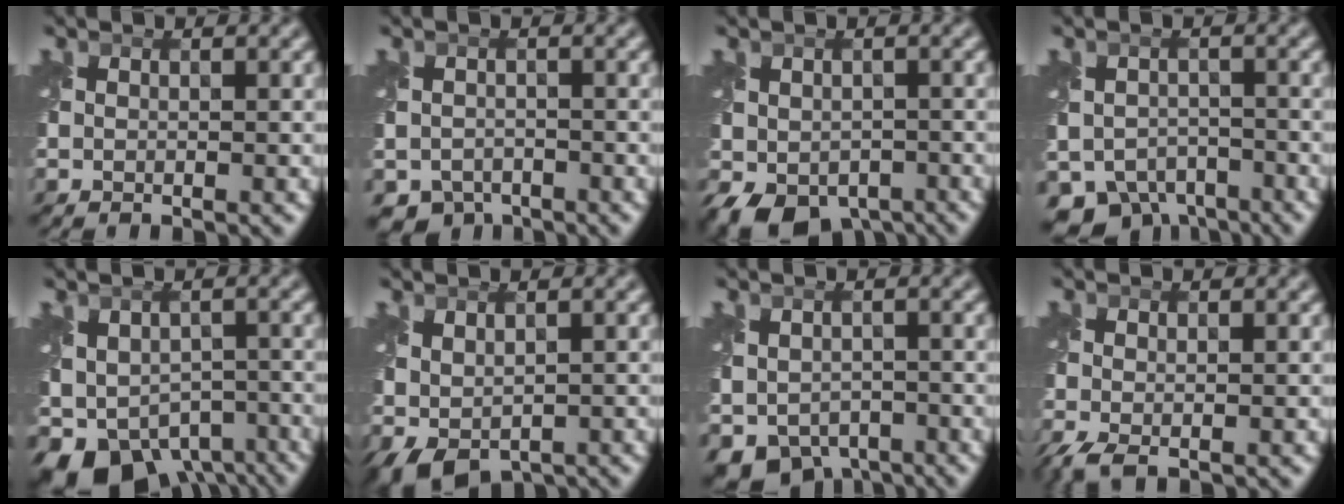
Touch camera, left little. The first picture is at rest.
{"total": 3.2, "force": [-2.3, 2.1, 0.7], "torque": [-0.006, -0.015, -0.043]}
{"total": 6.9, "force": [-3.7, 4.6, 3.5], "torque": [-0.058, -0.031, -0.050]}
{"total": 7.6, "force": [-5.4, 4.8, 2.5], "torque": [-0.034, -0.024, -0.081]}
{"total": 10.5, "force": [-6.1, 6.4, 5.6], "torque": [-0.104, -0.033, -0.081]}
{"total": 3.6, "force": [-0.5, 2.3, 2.7], "torque": [-0.055, -0.003, -0.003]}
{"total": 6.2, "force": [-3.3, 4.3, 3.0], "torque": [-0.050, -0.028, -0.048]}
{"total": 2.1, "force": [-1.1, 0.7, 1.6], "torque": [-0.047, -0.011, -0.025]}